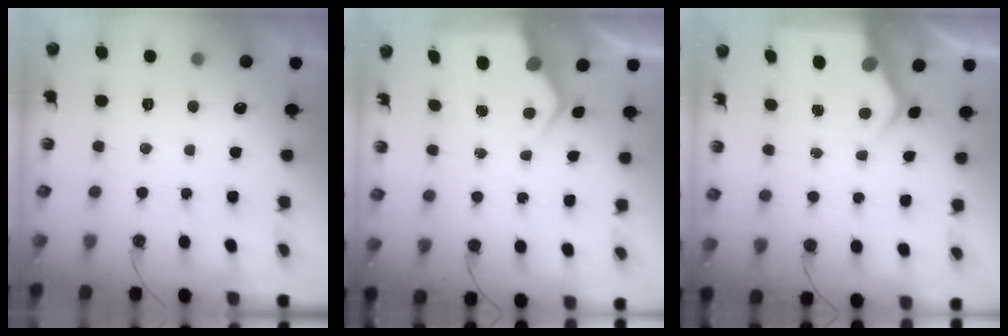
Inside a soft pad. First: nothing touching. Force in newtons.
{"total": 6.6, "press": 6.6, "slide": 0.6}
{"total": 6.0, "press": 6.0, "slide": 0.2}